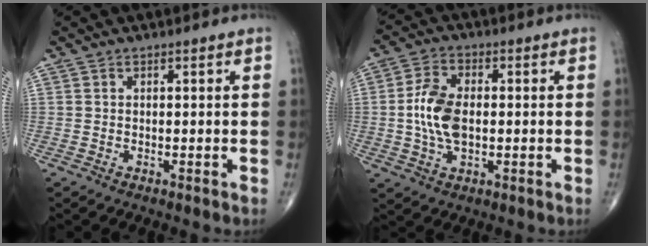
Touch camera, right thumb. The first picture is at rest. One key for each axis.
{"total": 9.8, "fx": 0.2, "fy": 5.5, "fz": 8.1, "tx": -0.166, "ty": 0.002, "tz": 0.006}